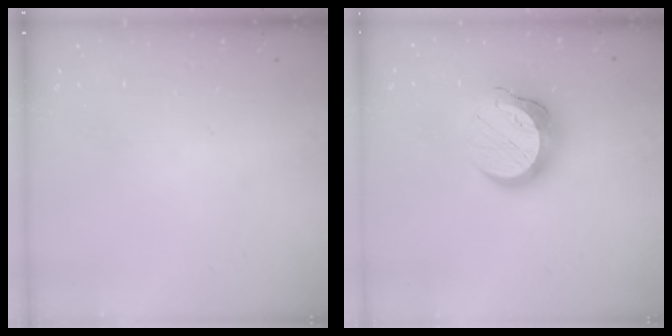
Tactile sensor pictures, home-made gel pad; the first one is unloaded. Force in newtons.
{"total": 15.1, "press": 15.1, "slide": 1.3}